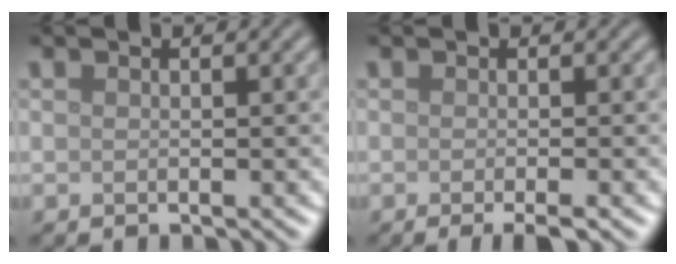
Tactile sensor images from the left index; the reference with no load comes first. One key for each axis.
{"total": 2.3, "fx": -1.0, "fy": 0.4, "fz": 2.0, "tx": -0.024, "ty": -0.005, "tz": -0.021}